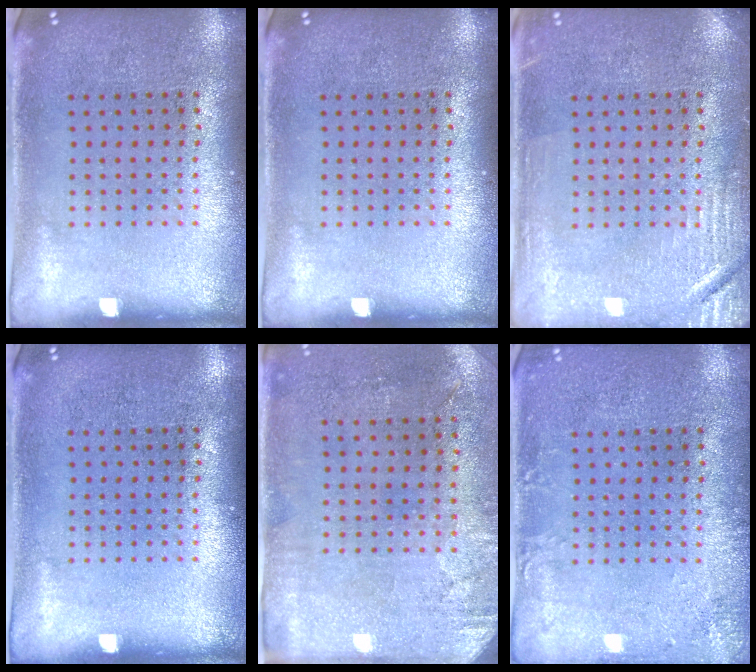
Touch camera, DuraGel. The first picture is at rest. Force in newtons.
{"total": 0.0}
{"total": 2.9, "press": 2.9, "slide": 0.3}
{"total": 0.0}
{"total": 2.9, "press": 2.4, "slide": 1.7}
{"total": 1.9, "press": 1.9, "slide": 0.2}